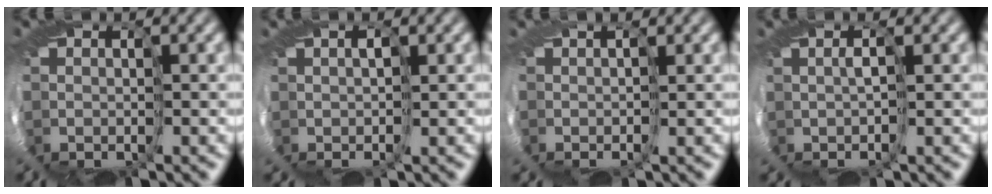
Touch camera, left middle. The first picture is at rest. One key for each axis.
{"total": 1.4, "fx": 0.5, "fy": -1.1, "fz": -0.7, "tx": 0.018, "ty": 0.014, "tz": 0.006}
{"total": 1.6, "fx": 0.8, "fy": -1.1, "fz": -0.7, "tx": 0.018, "ty": 0.011, "tz": 0.005}
{"total": 2.5, "fx": 0.3, "fy": -2.3, "fz": -0.9, "tx": 0.027, "ty": 0.010, "tz": -0.005}